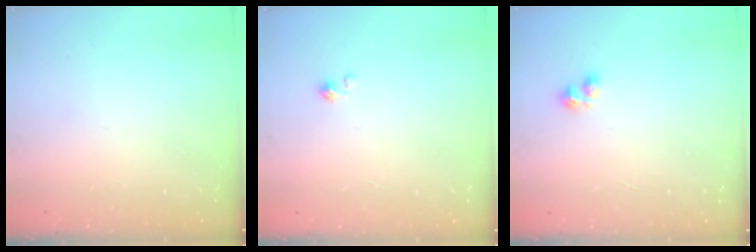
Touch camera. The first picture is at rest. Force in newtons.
{"total": 0.0}
{"total": 2.2, "press": 2.1, "slide": 0.7}